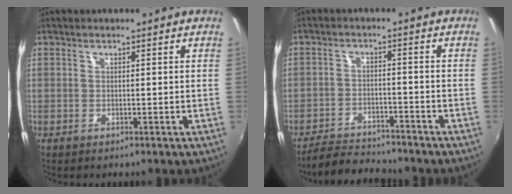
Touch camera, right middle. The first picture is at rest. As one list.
[{"total": 8.2, "force": [-7.6, 1.9, 2.1], "torque": [-0.070, 0.000, -0.121]}]